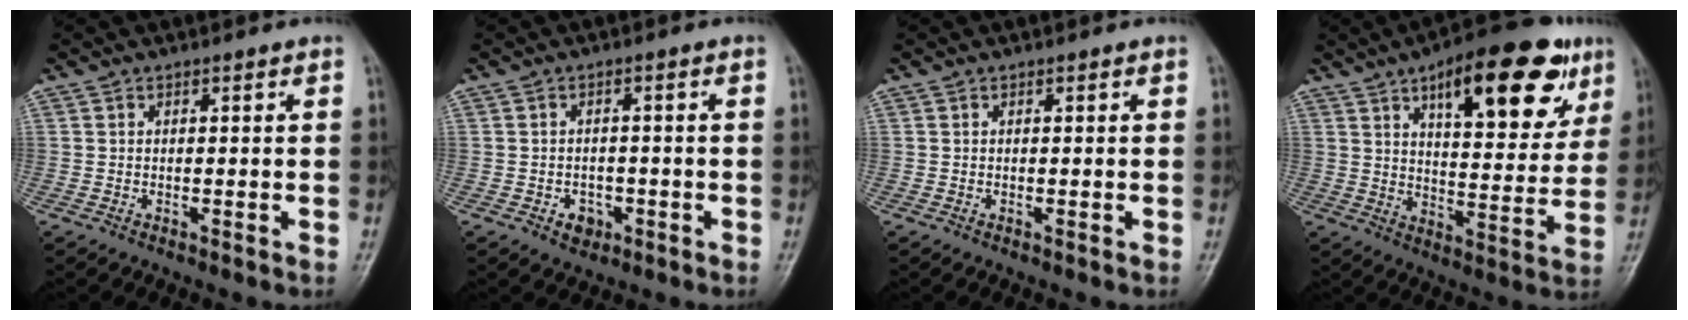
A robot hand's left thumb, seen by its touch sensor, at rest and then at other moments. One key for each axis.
{"total": 3.1, "fx": -1.6, "fy": 2.5, "fz": 1.1, "tx": -0.003, "ty": 0.010, "tz": -0.022}
{"total": 0.0}
{"total": 22.4, "fx": 11.4, "fy": 8.9, "fz": 17.1, "tx": -0.203, "ty": -0.027, "tz": 0.165}